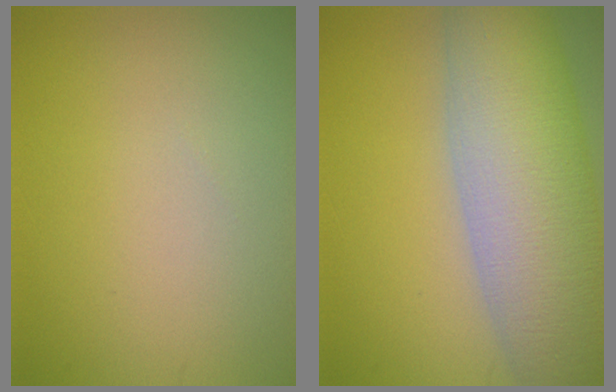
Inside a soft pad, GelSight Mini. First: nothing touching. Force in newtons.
{"total": 12.7, "press": 12.7, "slide": 0.7}